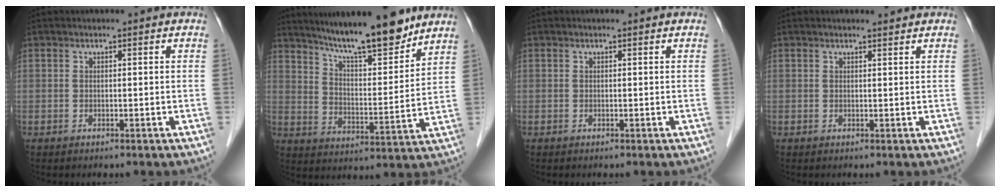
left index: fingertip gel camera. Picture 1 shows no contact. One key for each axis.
{"total": 14.1, "fx": 11.9, "fy": 1.5, "fz": 7.4, "tx": -0.116, "ty": -0.008, "tz": 0.197}
{"total": 0.0}
{"total": 1.1, "fx": 1.1, "fy": 0.0, "fz": 0.3, "tx": -0.009, "ty": 0.000, "tz": 0.018}